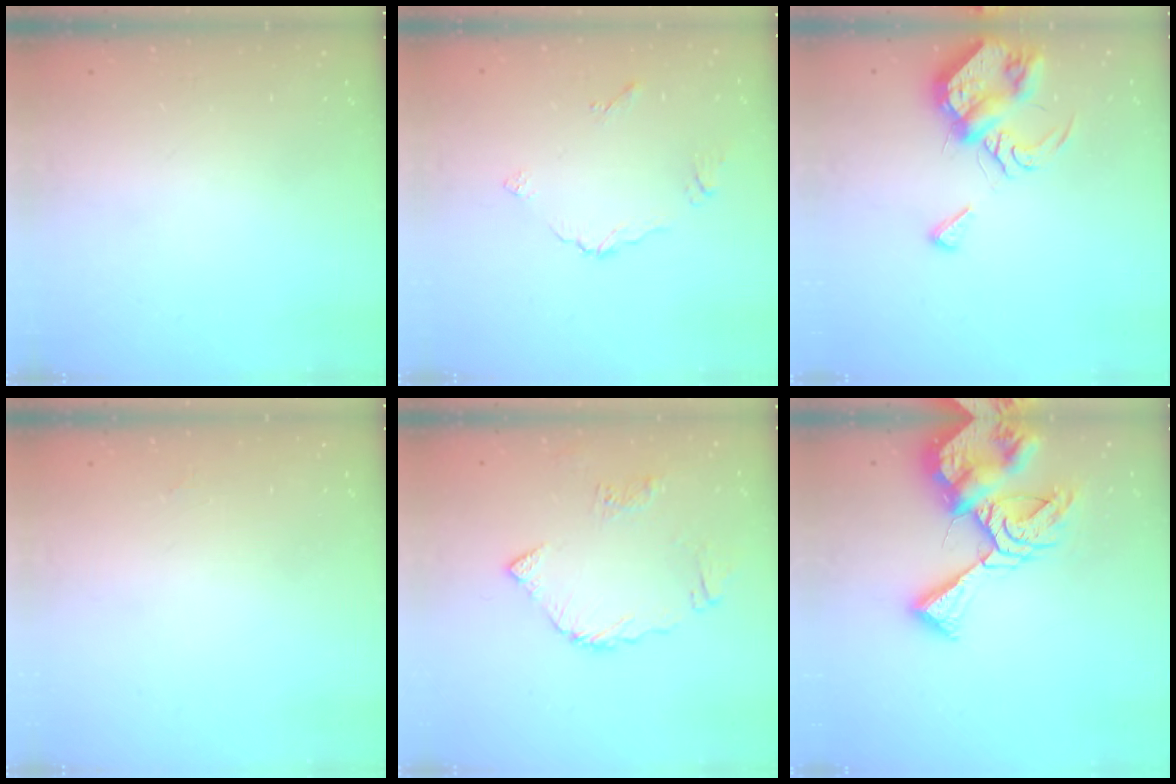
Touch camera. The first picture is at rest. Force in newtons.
{"total": 4.8, "press": 4.7, "slide": 0.2}
{"total": 8.1, "press": 8.1, "slide": 0.3}
{"total": 2.0, "press": 2.0, "slide": 0.2}
{"total": 8.3, "press": 8.3, "slide": 1.0}
{"total": 14.5, "press": 14.4, "slide": 1.6}